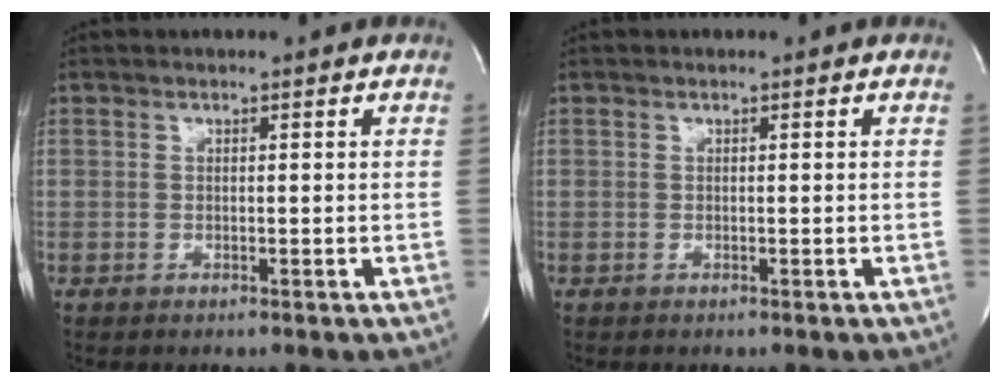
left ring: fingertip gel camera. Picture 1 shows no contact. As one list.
[{"total": 0.0}]